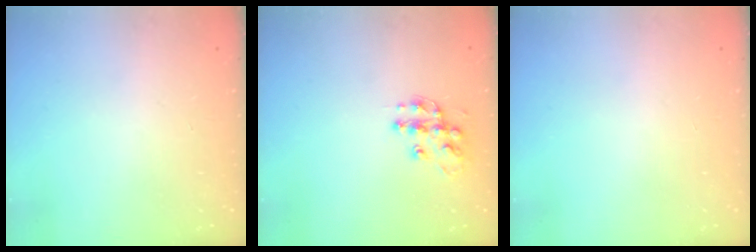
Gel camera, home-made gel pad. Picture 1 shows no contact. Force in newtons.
{"total": 11.8, "press": 11.8, "slide": 0.6}
{"total": 0.0}